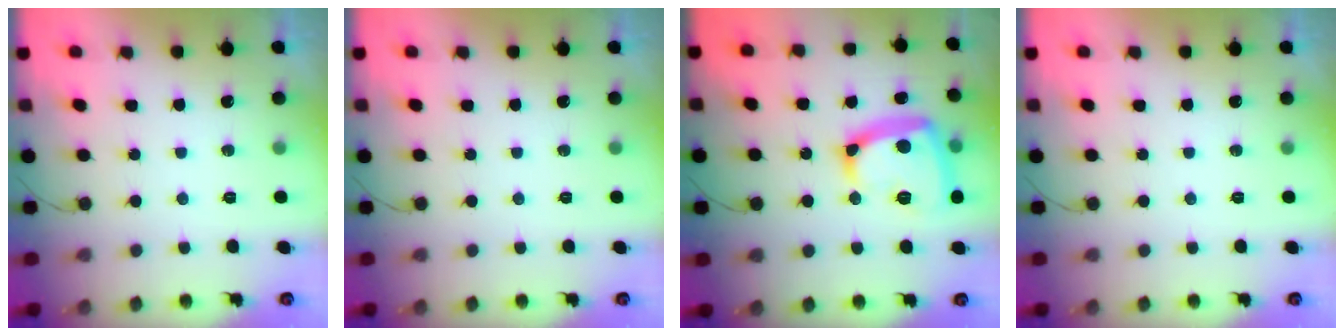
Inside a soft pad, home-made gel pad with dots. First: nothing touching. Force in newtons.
{"total": 0.0}
{"total": 17.8, "press": 17.7, "slide": 1.6}
{"total": 0.0}